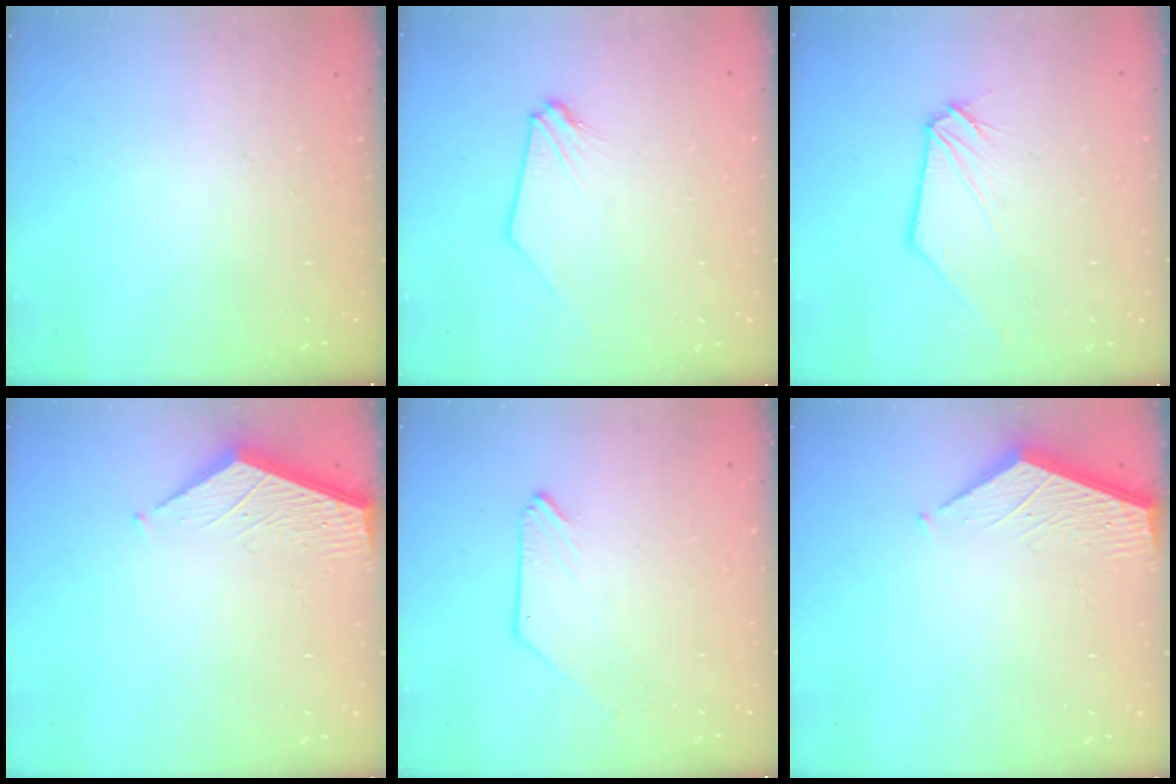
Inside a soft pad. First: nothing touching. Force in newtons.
{"total": 0.0}
{"total": 0.8, "press": 0.8, "slide": 0.1}
{"total": 3.4, "press": 3.4, "slide": 0.4}
{"total": 0.0}
{"total": 3.4, "press": 3.4, "slide": 0.4}